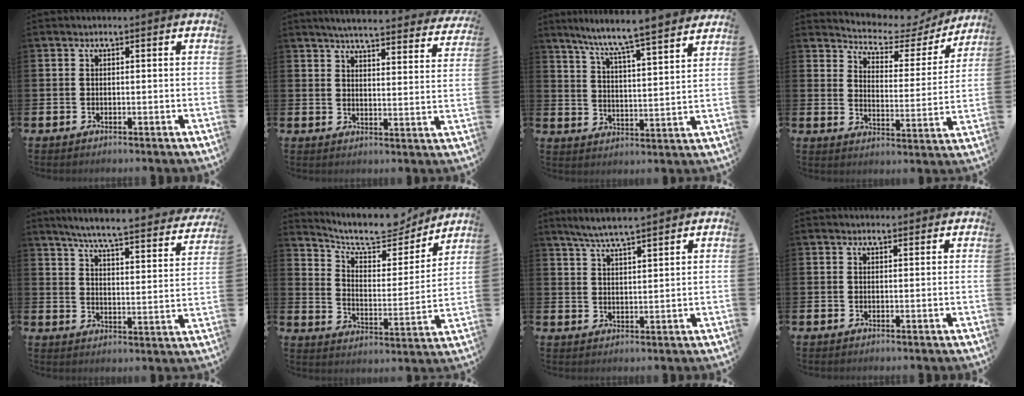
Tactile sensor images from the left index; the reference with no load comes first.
{"total": 5.0, "force": [4.8, 0.1, 1.3], "torque": [-0.037, -0.036, 0.082]}
{"total": 7.6, "force": [7.2, -0.7, 2.2], "torque": [-0.065, -0.063, 0.120]}
{"total": 6.5, "force": [6.0, 2.1, 1.3], "torque": [-0.055, -0.049, 0.098]}
{"total": 6.1, "force": [5.6, -0.1, 2.4], "torque": [-0.063, -0.051, 0.088]}
{"total": 10.0, "force": [9.0, 2.8, 3.2], "torque": [-0.093, -0.064, 0.157]}
{"total": 6.6, "force": [6.3, -0.1, 1.8], "torque": [-0.060, -0.033, 0.112]}
{"total": 0.9, "force": [0.9, 0.3, 0.1], "torque": [0.008, -0.001, 0.014]}